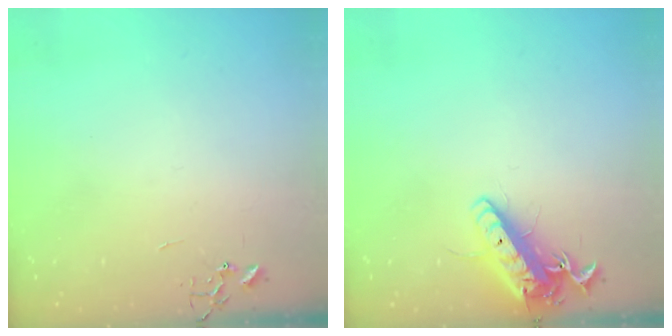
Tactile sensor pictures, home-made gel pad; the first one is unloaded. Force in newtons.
{"total": 14.7, "press": 14.4, "slide": 2.8}